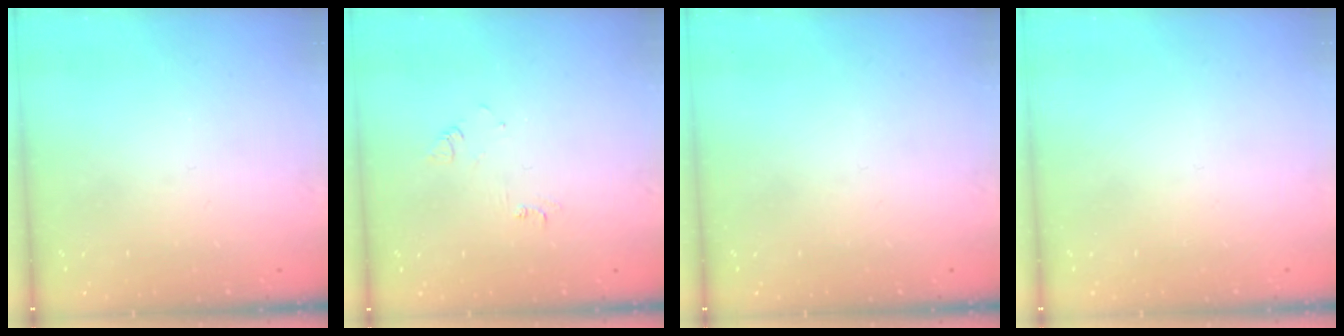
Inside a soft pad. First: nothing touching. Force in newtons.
{"total": 3.7, "press": 3.7, "slide": 0.4}
{"total": 0.0}
{"total": 1.5, "press": 1.5, "slide": 0.1}